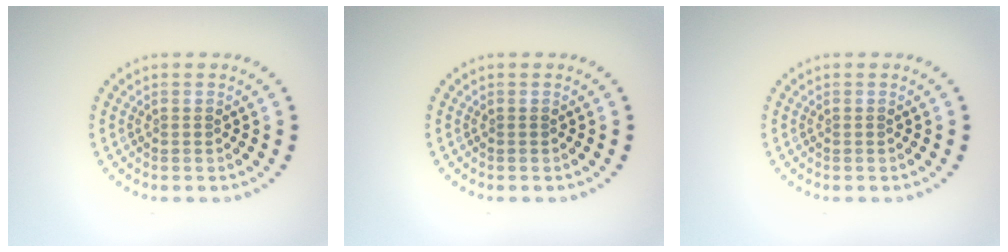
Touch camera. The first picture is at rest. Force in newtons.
{"total": 0.0}
{"total": 0.0}